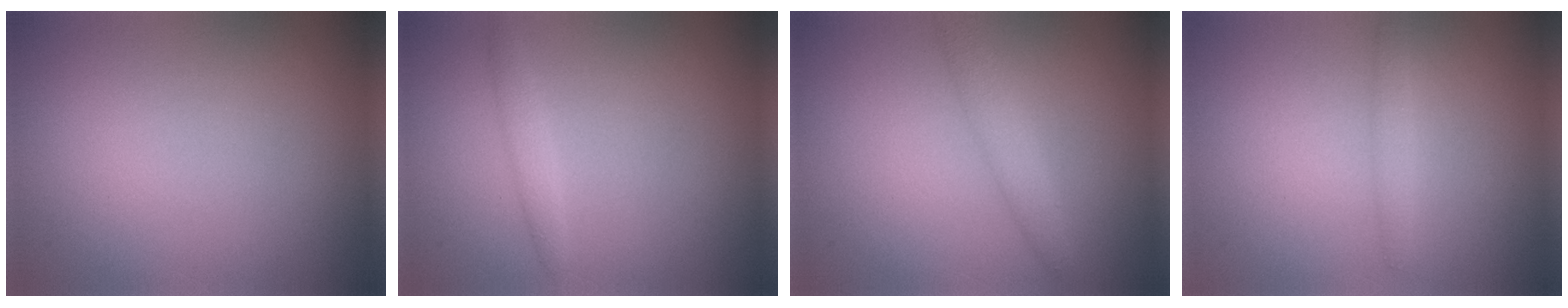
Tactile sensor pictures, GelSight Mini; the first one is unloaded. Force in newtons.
{"total": 1.3, "press": 1.3, "slide": 0.0}
{"total": 2.2, "press": 2.2, "slide": 0.2}
{"total": 1.1, "press": 1.1, "slide": 0.0}